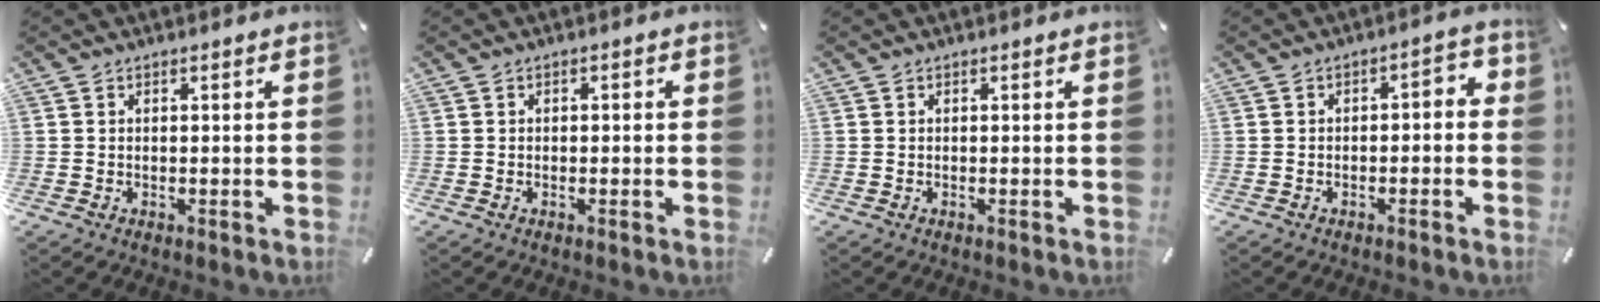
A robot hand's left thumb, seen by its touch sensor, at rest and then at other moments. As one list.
[{"total": 0.8, "force": [-0.4, 0.6, 0.4], "torque": [-0.008, 0.002, -0.008]}, {"total": 0.0}, {"total": 3.6, "force": [-2.2, 1.8, 2.2], "torque": [-0.037, 0.019, -0.043]}]